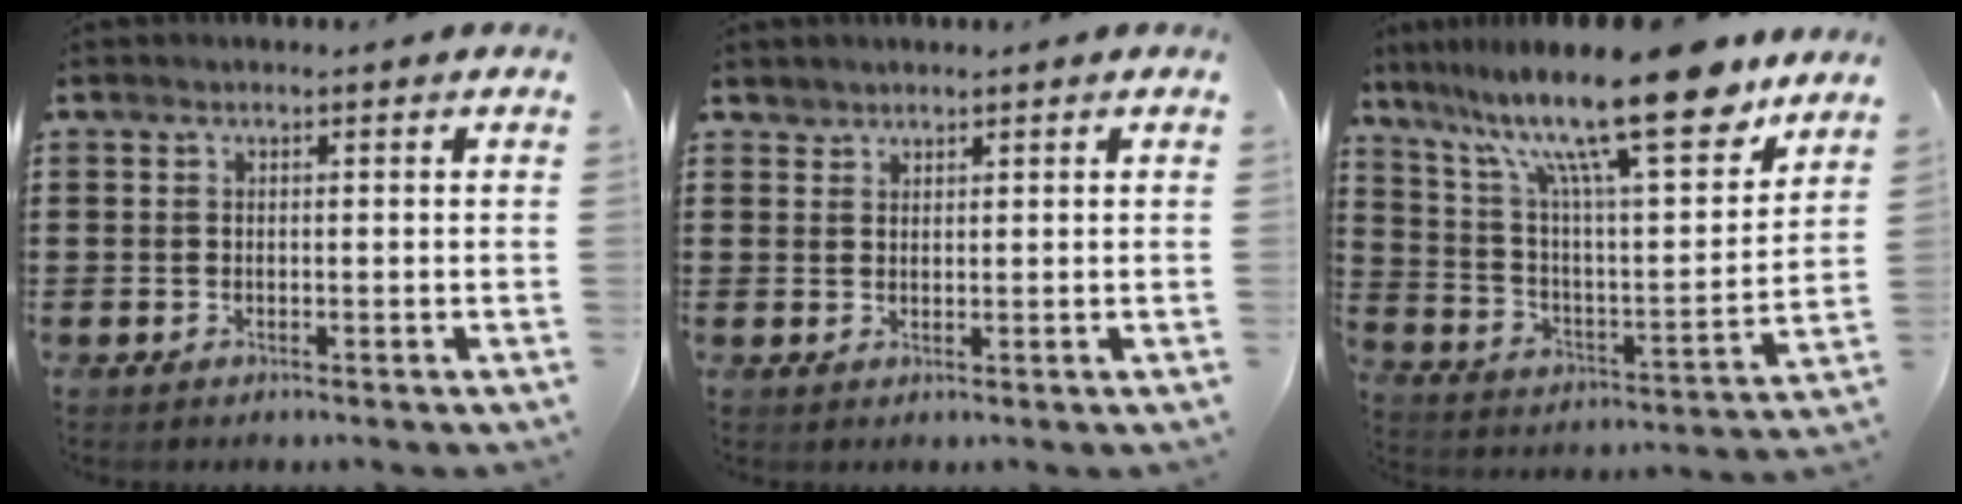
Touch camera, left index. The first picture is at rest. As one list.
[{"total": 1.5, "force": [1.4, 0.6, -0.1], "torque": [-0.002, 0.000, 0.029]}, {"total": 19.6, "force": [14.0, 3.3, 13.3], "torque": [-0.258, -0.072, 0.231]}]